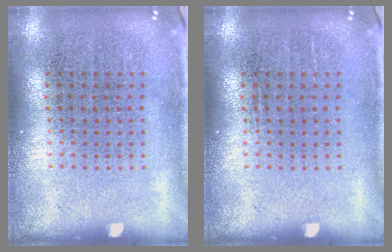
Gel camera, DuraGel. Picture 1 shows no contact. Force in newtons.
{"total": 0.0}